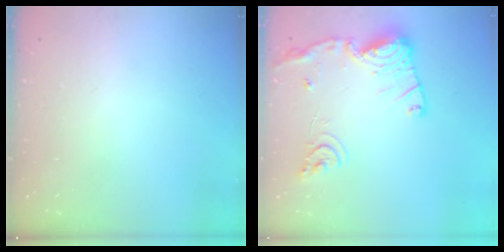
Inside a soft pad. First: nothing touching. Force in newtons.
{"total": 16.3, "press": 16.2, "slide": 1.5}